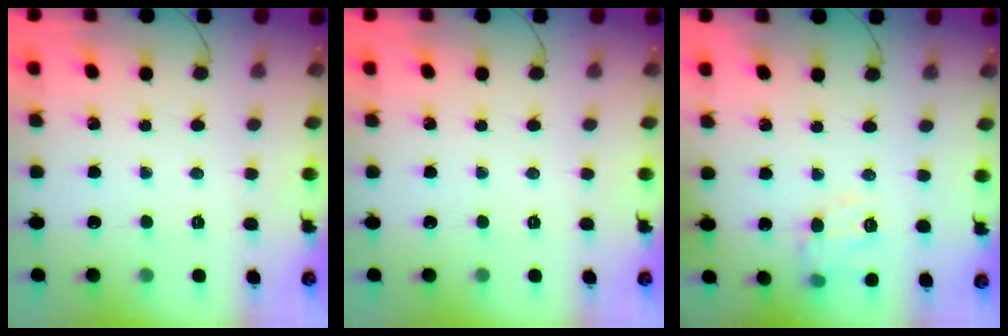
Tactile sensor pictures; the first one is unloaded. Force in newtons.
{"total": 0.0}
{"total": 7.3, "press": 7.3, "slide": 1.0}